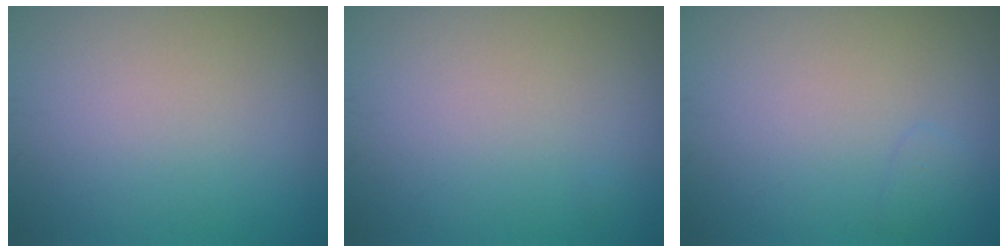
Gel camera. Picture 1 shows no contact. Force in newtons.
{"total": 0.0}
{"total": 0.8, "press": 0.8, "slide": 0.0}